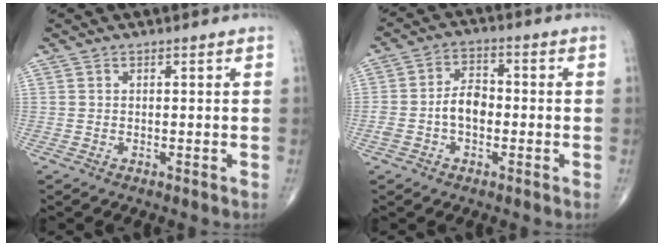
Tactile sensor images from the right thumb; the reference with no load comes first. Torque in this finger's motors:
{"motor_torque": [0.45, -0.02, 1.01, -0.11, 0.03]}